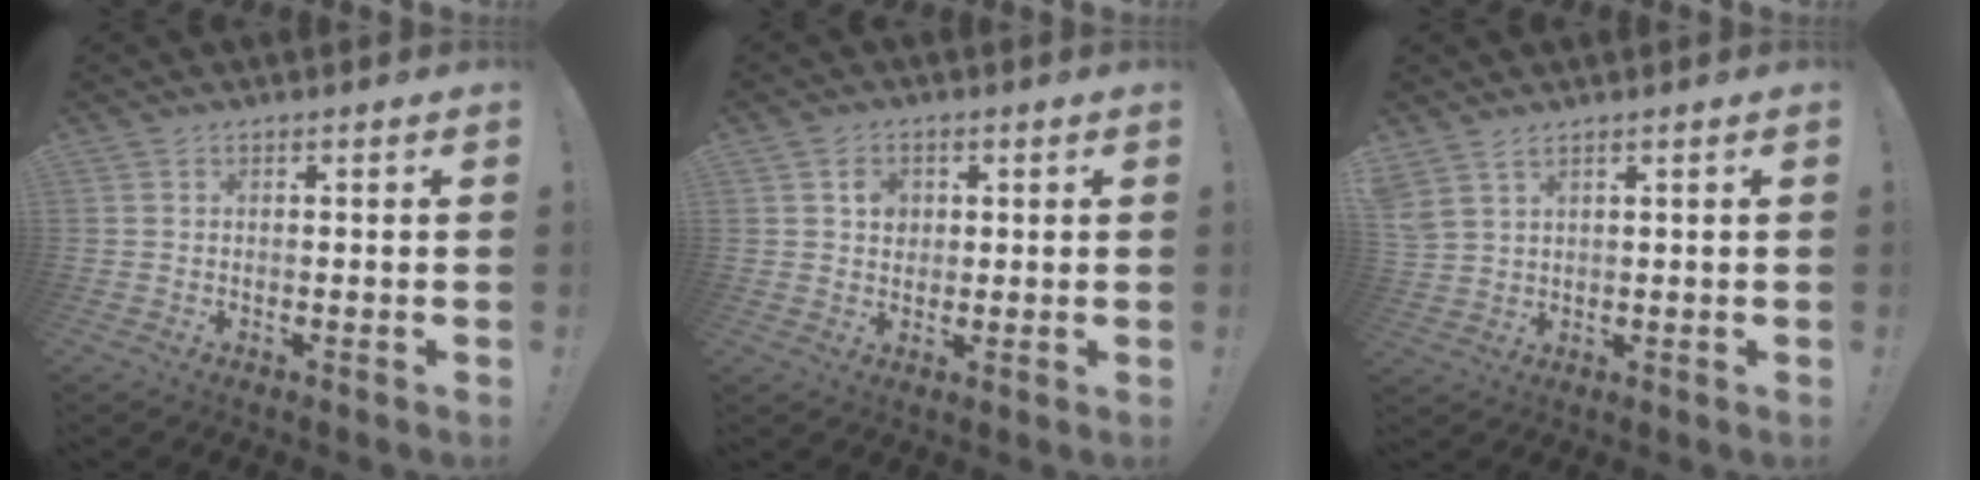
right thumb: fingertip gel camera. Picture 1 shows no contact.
{"total": 4.2, "force": [1.2, 3.6, 1.9], "torque": [-0.023, -0.002, 0.018]}
{"total": 3.8, "force": [2.8, 1.2, 2.3], "torque": [-0.054, -0.010, 0.056]}